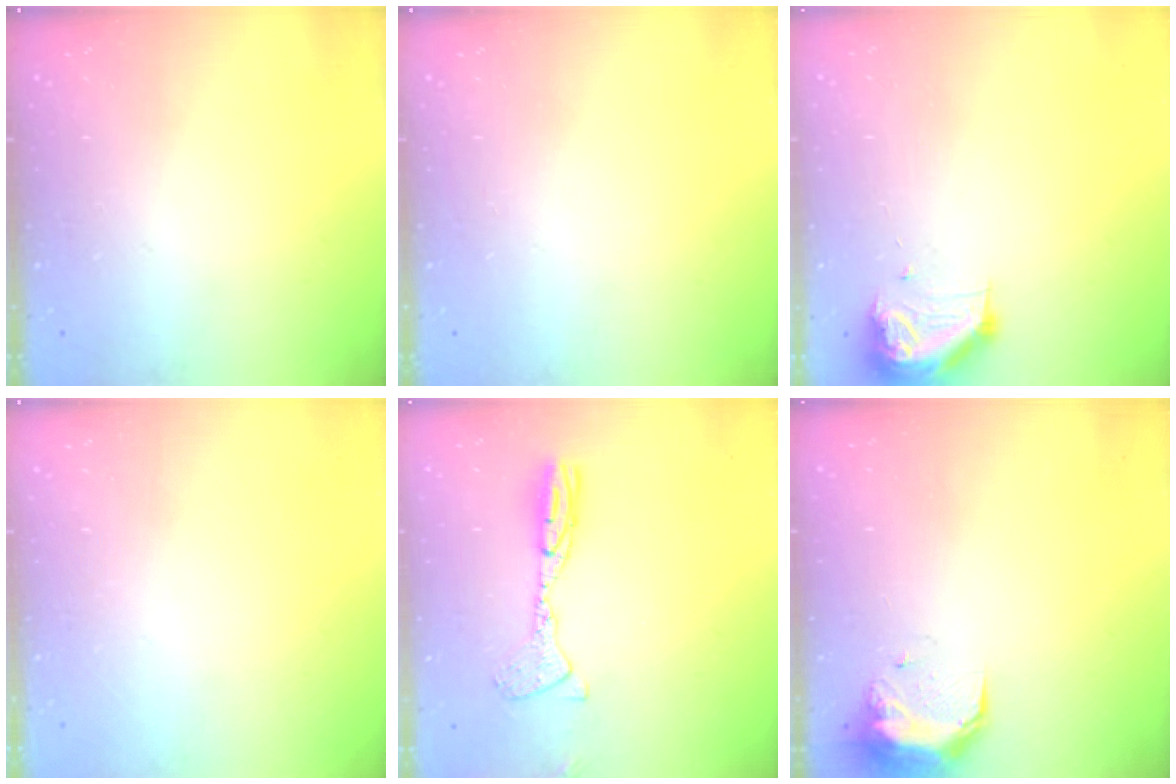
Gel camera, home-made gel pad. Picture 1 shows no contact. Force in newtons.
{"total": 0.0}
{"total": 9.8, "press": 9.8, "slide": 0.5}
{"total": 0.0}
{"total": 11.8, "press": 11.6, "slide": 2.1}
{"total": 9.1, "press": 9.0, "slide": 1.5}